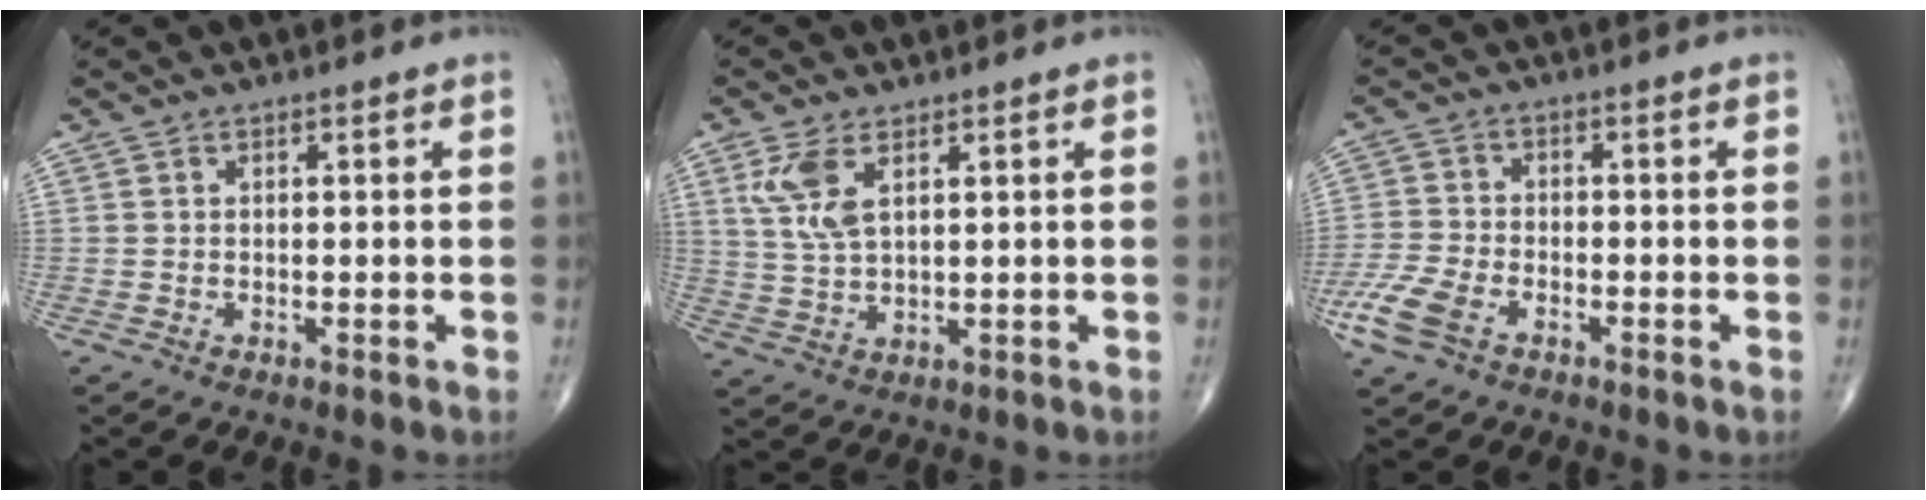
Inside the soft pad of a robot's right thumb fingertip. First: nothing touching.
{"total": 6.5, "force": [2.8, 2.7, 5.1], "torque": [-0.116, -0.005, 0.066]}
{"total": 7.2, "force": [-3.9, 3.9, 4.7], "torque": [-0.117, 0.007, -0.080]}